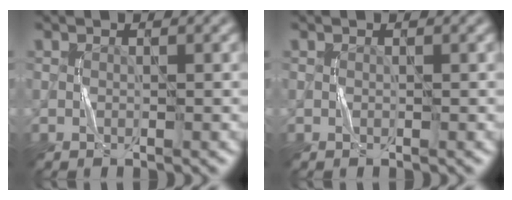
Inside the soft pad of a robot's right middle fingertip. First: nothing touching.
{"total": 0.0}